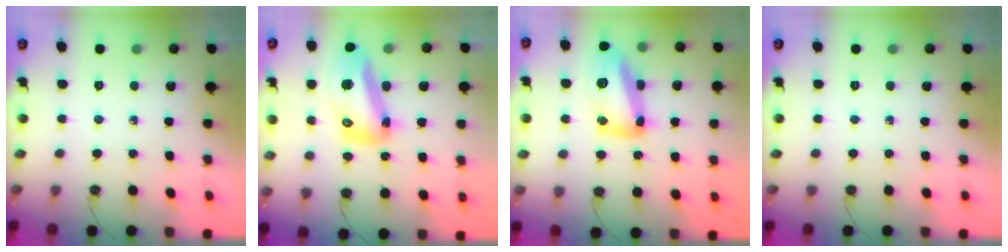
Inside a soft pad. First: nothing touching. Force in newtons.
{"total": 16.2, "press": 16.1, "slide": 1.8}
{"total": 15.4, "press": 15.4, "slide": 1.0}
{"total": 0.0}